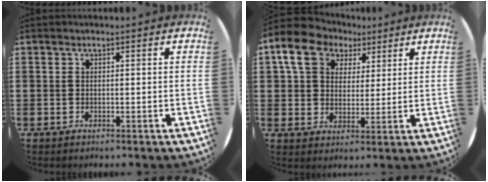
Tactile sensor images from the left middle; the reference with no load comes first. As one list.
[{"total": 8.4, "force": [5.0, 6.2, 2.6], "torque": [-0.078, 0.007, 0.093]}]